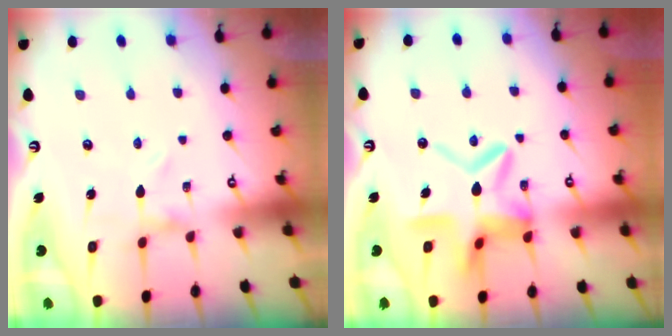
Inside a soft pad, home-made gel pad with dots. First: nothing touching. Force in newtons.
{"total": 14.3, "press": 14.2, "slide": 1.3}